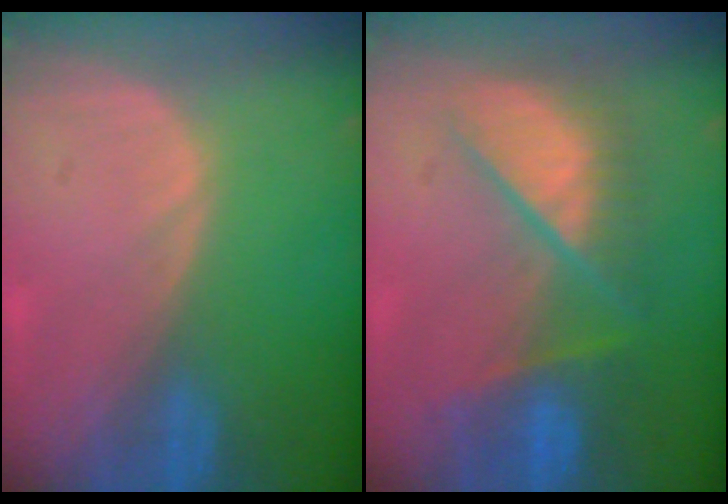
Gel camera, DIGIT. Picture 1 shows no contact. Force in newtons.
{"total": 8.5, "press": 8.4, "slide": 0.7}